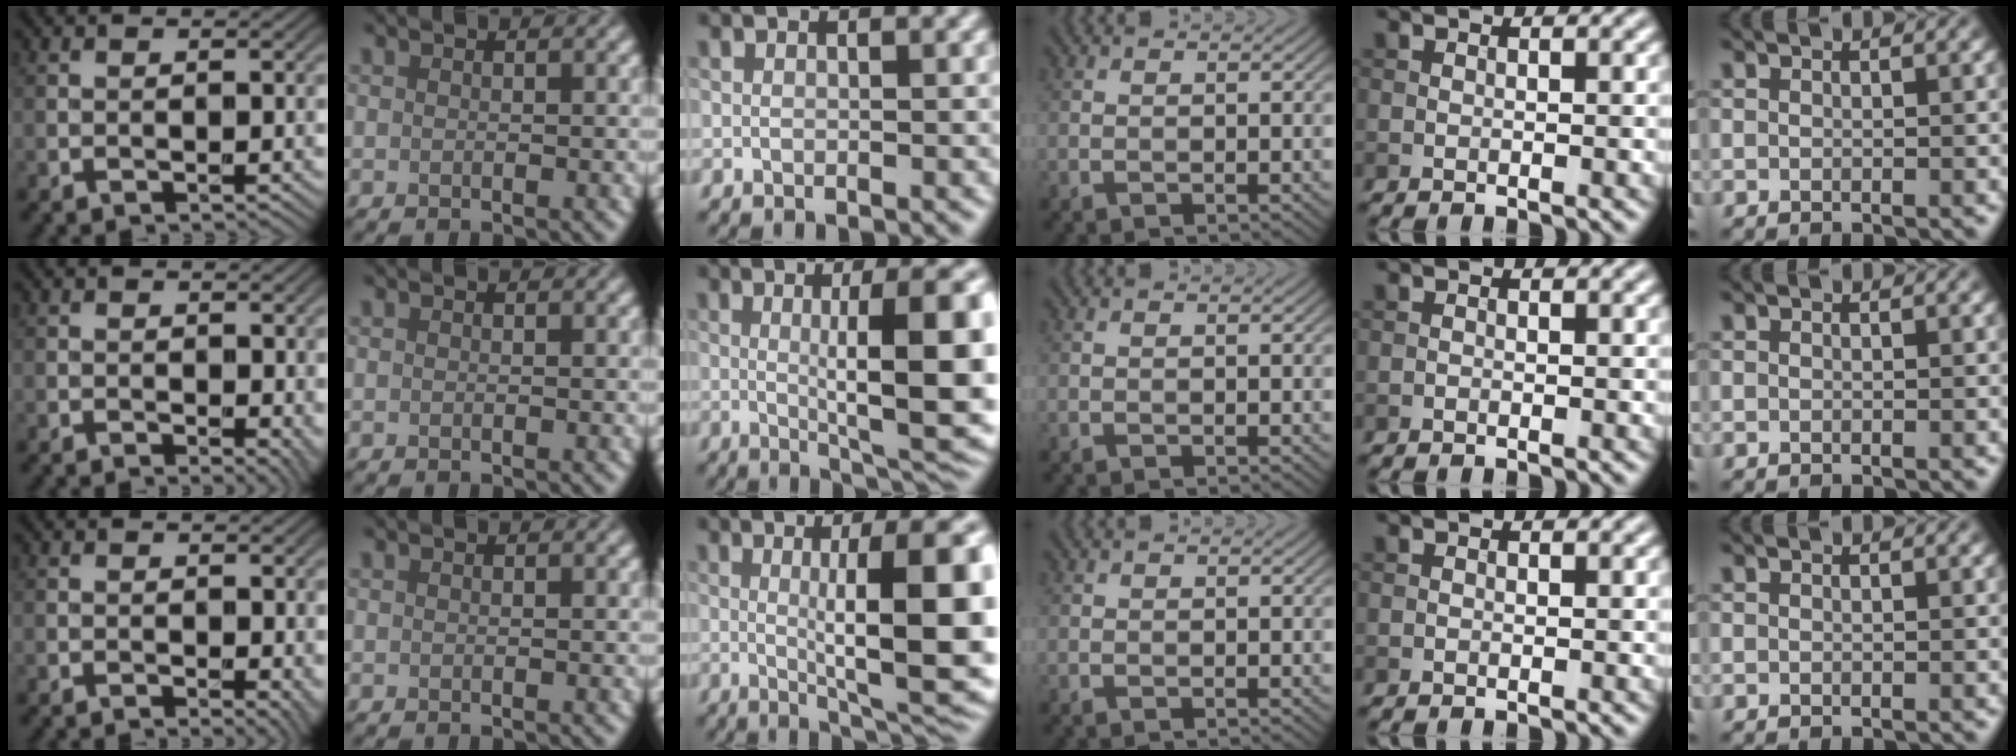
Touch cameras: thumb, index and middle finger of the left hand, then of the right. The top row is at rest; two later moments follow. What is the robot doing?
{"motion": "unscrew", "object": "dispenser bottle"}